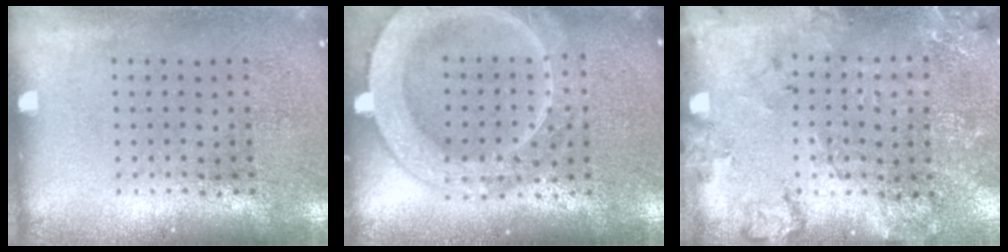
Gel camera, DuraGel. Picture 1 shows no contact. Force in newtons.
{"total": 3.7, "press": 3.7, "slide": 0.4}
{"total": 1.8, "press": 1.7, "slide": 0.6}